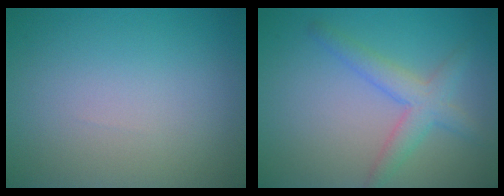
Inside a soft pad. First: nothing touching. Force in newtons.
{"total": 3.2, "press": 3.2, "slide": 0.1}